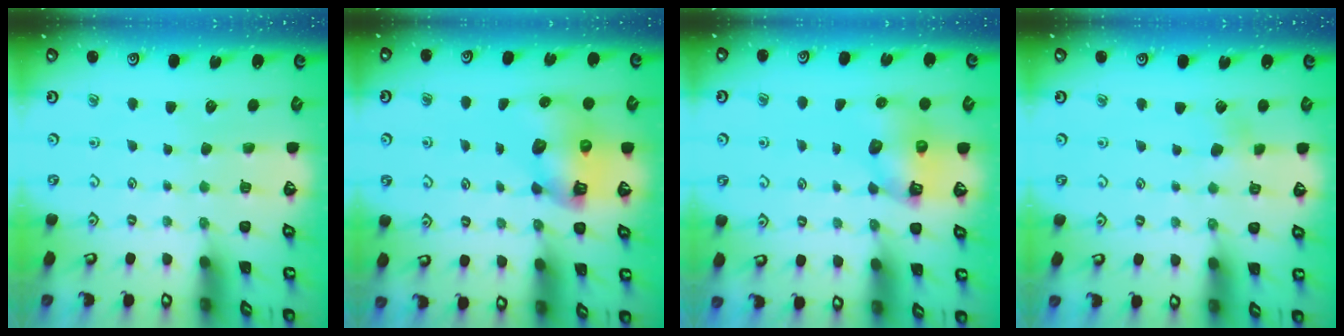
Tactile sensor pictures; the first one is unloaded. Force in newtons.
{"total": 9.4, "press": 9.4, "slide": 1.0}
{"total": 8.6, "press": 8.6, "slide": 0.7}
{"total": 2.8, "press": 2.8, "slide": 0.6}